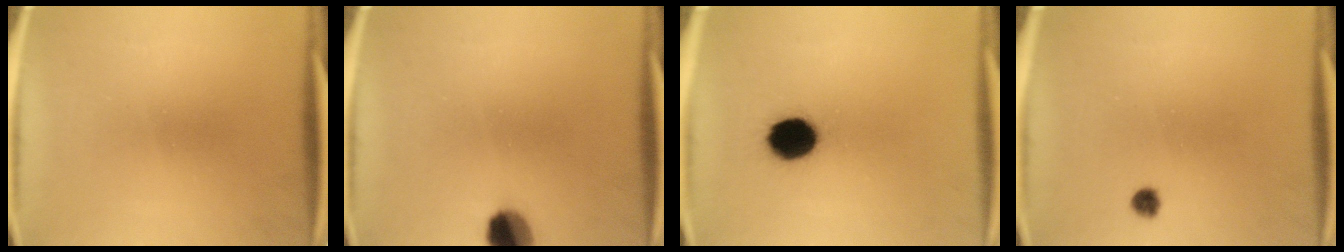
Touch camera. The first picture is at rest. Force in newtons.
{"total": 6.5}
{"total": 10.5}
{"total": 1.7}